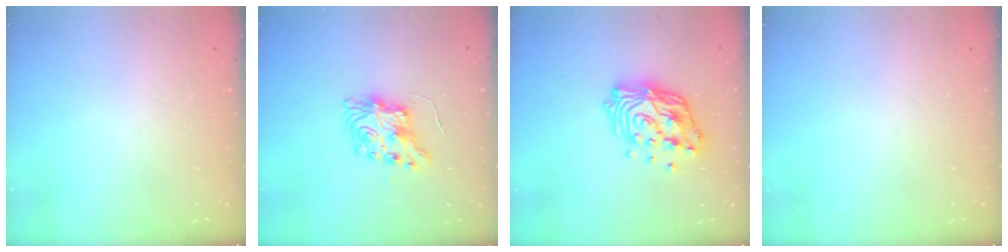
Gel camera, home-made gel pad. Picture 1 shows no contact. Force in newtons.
{"total": 9.8, "press": 9.8, "slide": 0.9}
{"total": 16.1, "press": 16.0, "slide": 1.3}
{"total": 0.0}